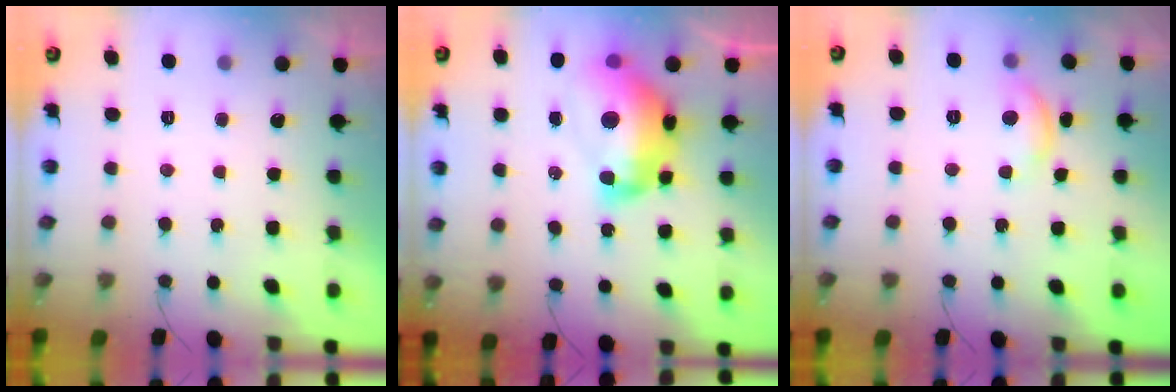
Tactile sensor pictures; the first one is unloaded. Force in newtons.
{"total": 17.3, "press": 17.2, "slide": 1.8}
{"total": 7.4, "press": 7.4, "slide": 0.4}